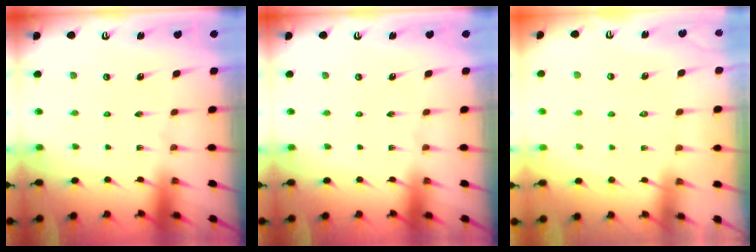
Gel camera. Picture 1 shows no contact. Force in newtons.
{"total": 0.0}
{"total": 2.9, "press": 2.9, "slide": 0.4}